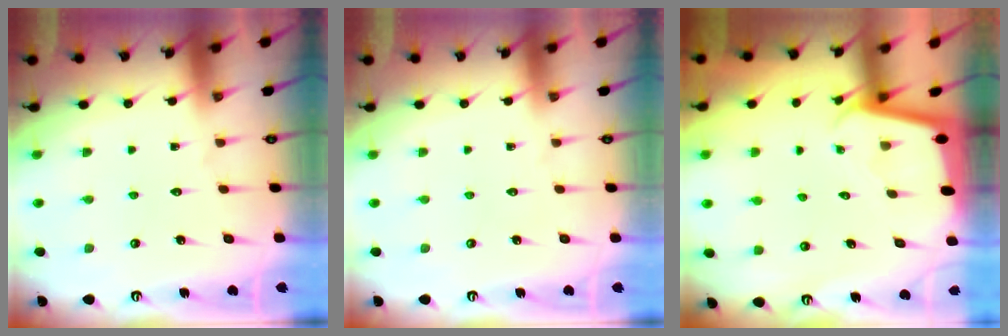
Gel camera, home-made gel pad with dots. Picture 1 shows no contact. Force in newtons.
{"total": 0.0}
{"total": 1.9, "press": 1.9, "slide": 0.1}